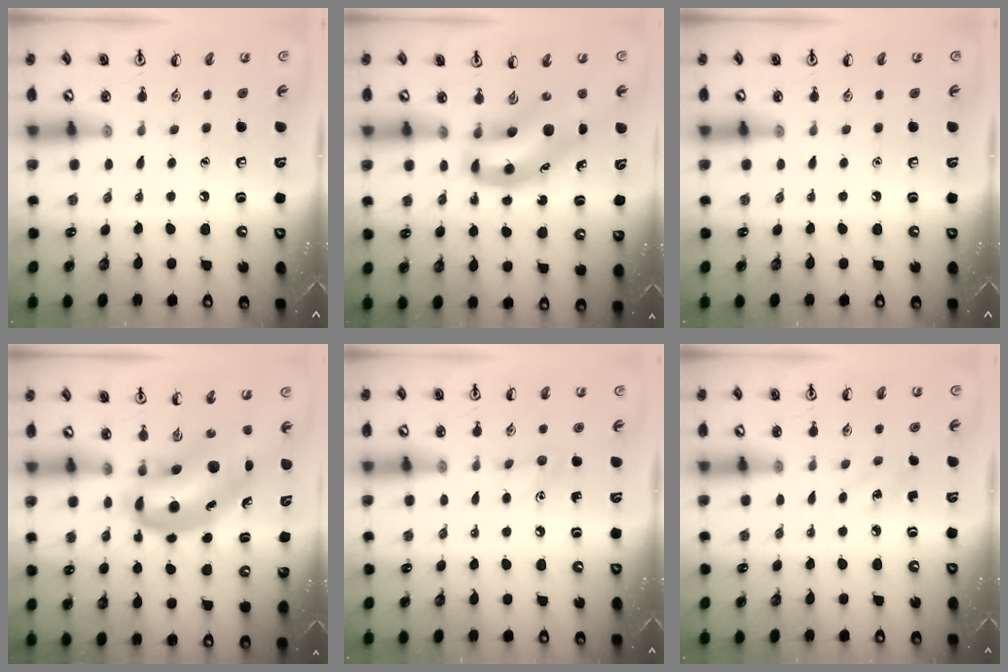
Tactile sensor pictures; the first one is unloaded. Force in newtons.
{"total": 10.1, "press": 9.7, "slide": 2.8}
{"total": 0.0}
{"total": 11.2, "press": 10.8, "slide": 3.1}
{"total": 5.7, "press": 5.4, "slide": 1.9}
{"total": 1.9, "press": 1.7, "slide": 0.7}